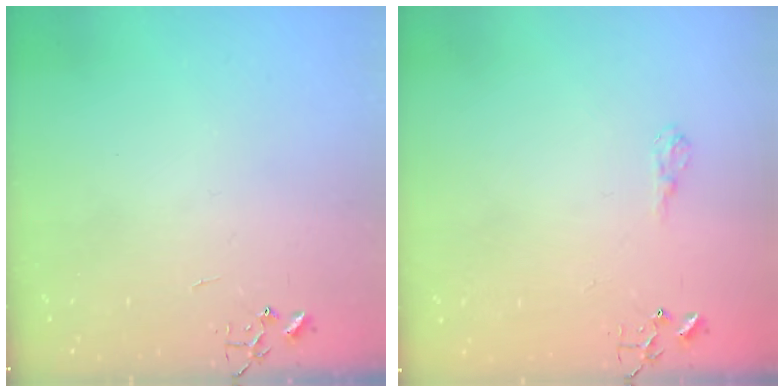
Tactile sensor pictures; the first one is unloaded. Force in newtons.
{"total": 6.8, "press": 6.8, "slide": 0.8}